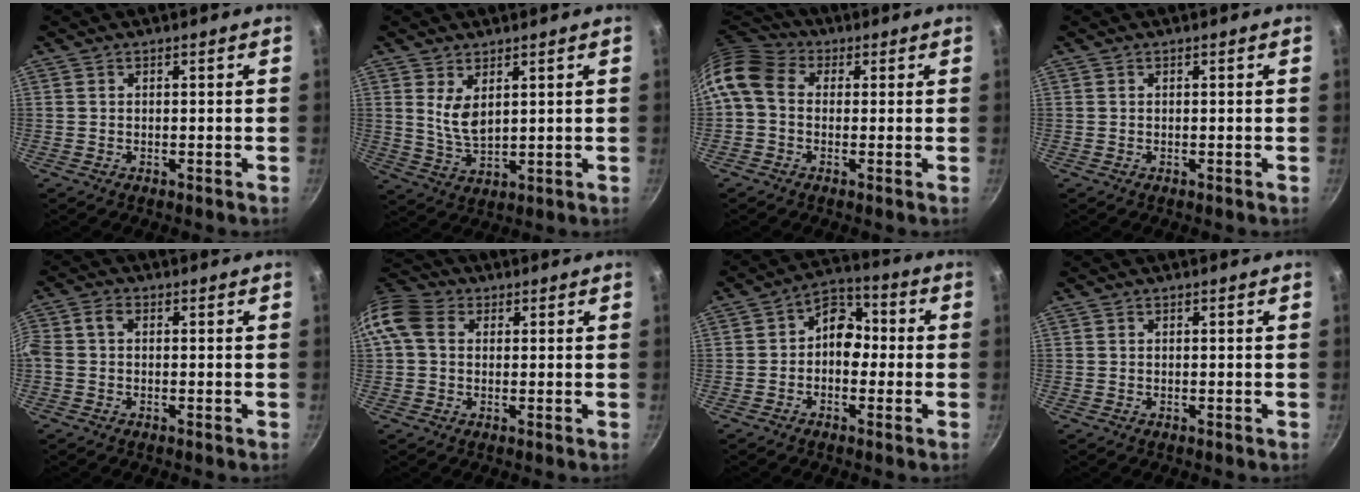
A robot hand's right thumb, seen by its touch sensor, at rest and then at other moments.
{"total": 5.8, "force": [2.3, 2.9, 4.4], "torque": [-0.073, -0.028, 0.052]}
{"total": 9.6, "force": [0.7, 7.5, 6.0], "torque": [-0.113, 0.025, -0.007]}
{"total": 0.0}
{"total": 4.0, "force": [-0.2, 2.7, 3.0], "torque": [-0.075, 0.016, -0.017]}
{"total": 9.9, "force": [2.0, 7.7, 5.8], "torque": [-0.111, 0.019, 0.020]}
{"total": 7.7, "force": [-0.5, 5.7, 5.1], "torque": [-0.040, 0.026, -0.030]}
{"total": 0.0}